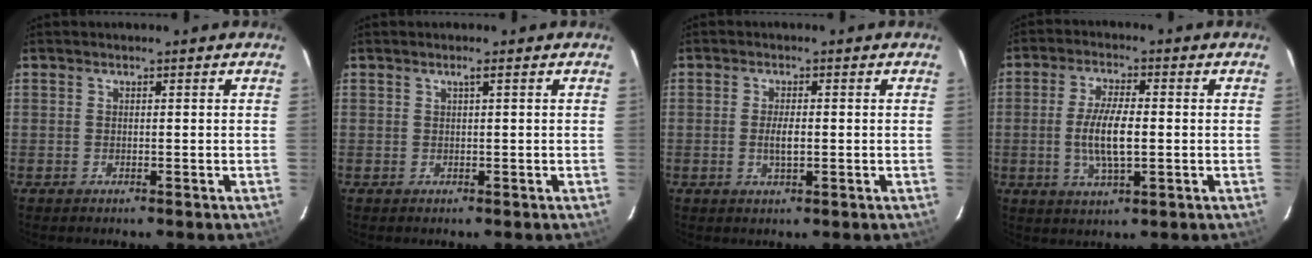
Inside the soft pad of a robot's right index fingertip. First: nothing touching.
{"total": 0.7, "force": [0.3, -0.3, 0.6], "torque": [-0.010, 0.002, 0.004]}
{"total": 2.7, "force": [-0.3, 0.9, 2.5], "torque": [-0.048, -0.005, -0.004]}
{"total": 7.9, "force": [-0.7, 2.3, 7.5], "torque": [-0.149, -0.004, -0.013]}